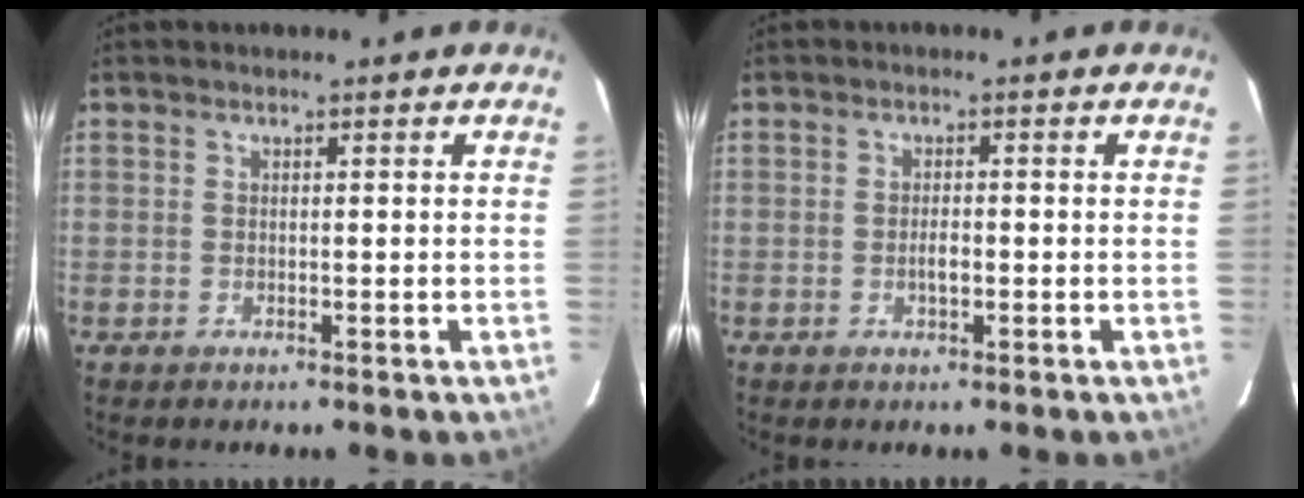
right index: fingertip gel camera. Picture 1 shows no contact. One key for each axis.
{"total": 1.8, "fx": -0.4, "fy": 0.7, "fz": 1.6, "tx": -0.029, "ty": 0.002, "tz": -0.008}